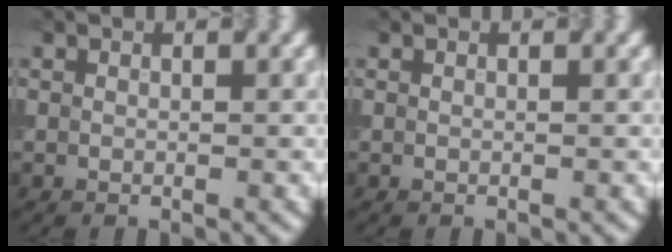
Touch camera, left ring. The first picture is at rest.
{"total": 0.0}